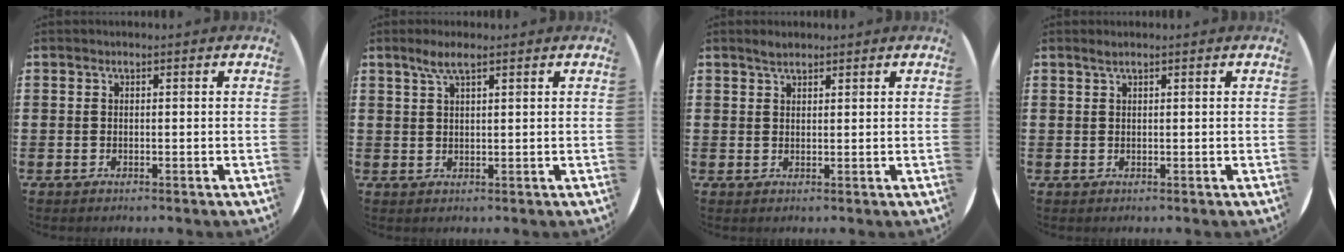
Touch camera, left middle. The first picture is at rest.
{"total": 3.0, "force": [2.0, 0.5, 2.2], "torque": [-0.047, 0.005, 0.034]}
{"total": 1.6, "force": [1.4, 0.5, 0.6], "torque": [-0.013, 0.004, 0.026]}
{"total": 0.7, "force": [0.5, 0.0, 0.5], "torque": [-0.009, 0.002, 0.009]}